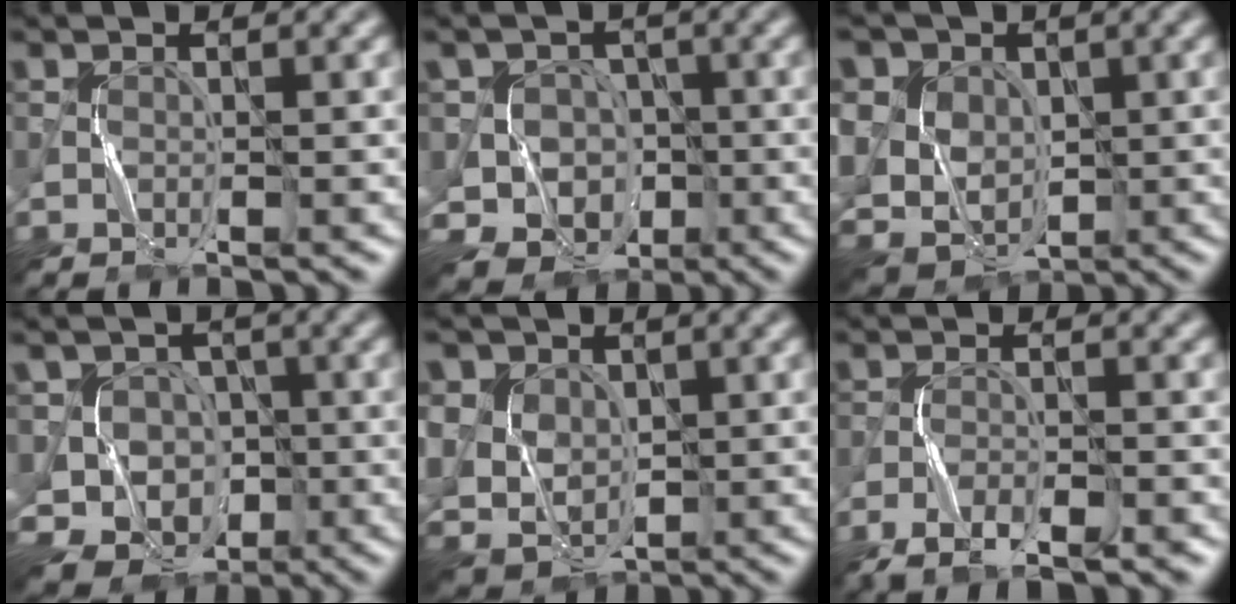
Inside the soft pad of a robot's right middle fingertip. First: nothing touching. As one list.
[{"total": 8.0, "force": [-3.0, 7.1, 2.2], "torque": [-0.021, 0.014, -0.072]}, {"total": 10.0, "force": [2.4, 8.4, 4.9], "torque": [-0.115, 0.037, 0.016]}, {"total": 9.1, "force": [-3.6, 8.0, 2.7], "torque": [-0.031, 0.007, -0.080]}, {"total": 7.8, "force": [2.2, 6.6, 3.6], "torque": [-0.081, 0.026, 0.029]}, {"total": 4.6, "force": [-3.3, 1.4, 3.0], "torque": [-0.056, -0.005, -0.056]}]